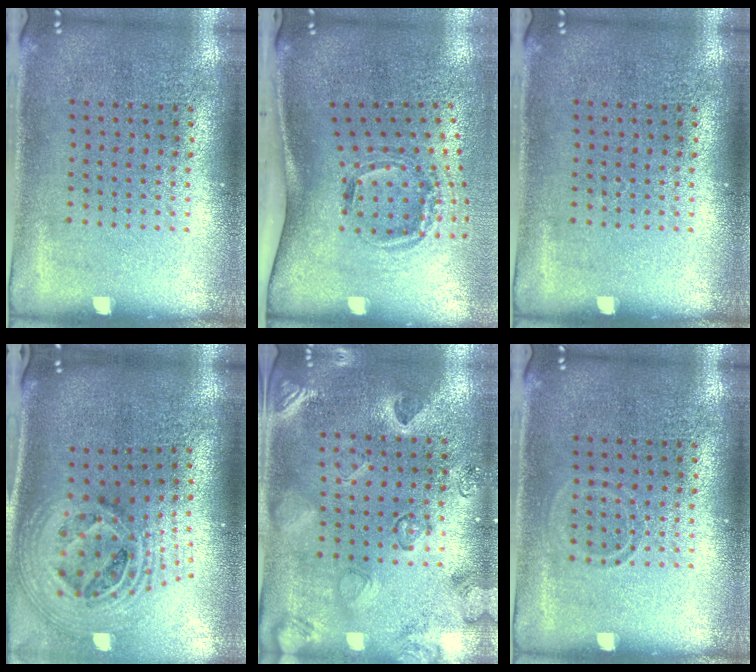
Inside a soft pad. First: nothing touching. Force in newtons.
{"total": 2.0, "press": 1.2, "slide": 1.6}
{"total": 0.0}
{"total": 2.6, "press": 1.9, "slide": 1.9}
{"total": 2.3, "press": 2.0, "slide": 1.1}
{"total": 0.8, "press": 0.8, "slide": 0.3}